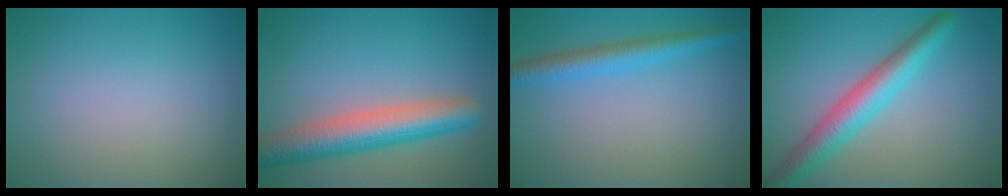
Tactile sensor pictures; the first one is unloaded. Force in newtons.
{"total": 6.3, "press": 6.3, "slide": 0.3}
{"total": 2.9, "press": 2.9, "slide": 0.1}
{"total": 4.8, "press": 4.8, "slide": 0.1}